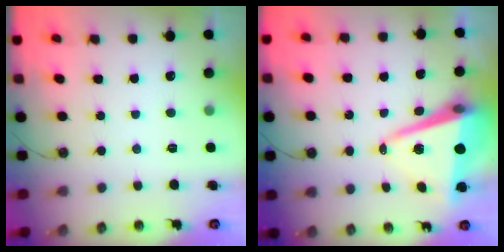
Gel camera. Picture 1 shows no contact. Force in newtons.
{"total": 11.0, "press": 10.5, "slide": 3.2}